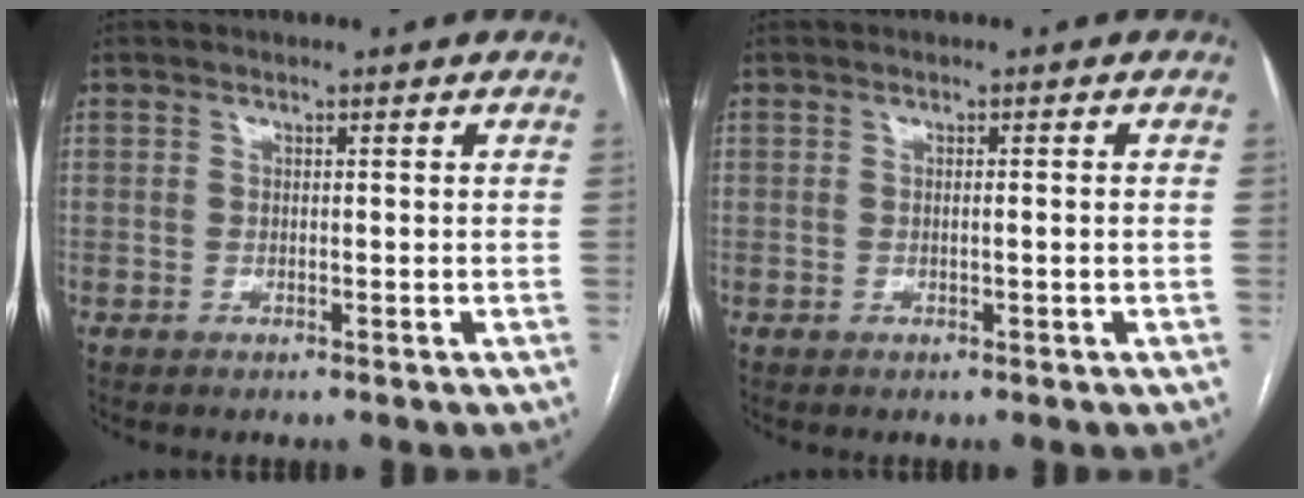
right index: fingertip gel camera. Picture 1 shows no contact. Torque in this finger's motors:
{"motor_torque": [-0.19, 0.05, -0.04, -0.01]}